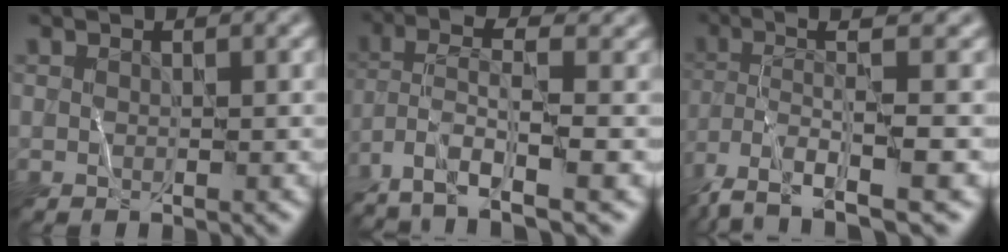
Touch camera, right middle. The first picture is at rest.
{"total": 8.4, "force": [-4.2, 2.3, 7.0], "torque": [-0.139, 0.005, -0.084]}
{"total": 7.5, "force": [-3.5, 1.3, 6.5], "torque": [-0.123, 0.003, -0.069]}